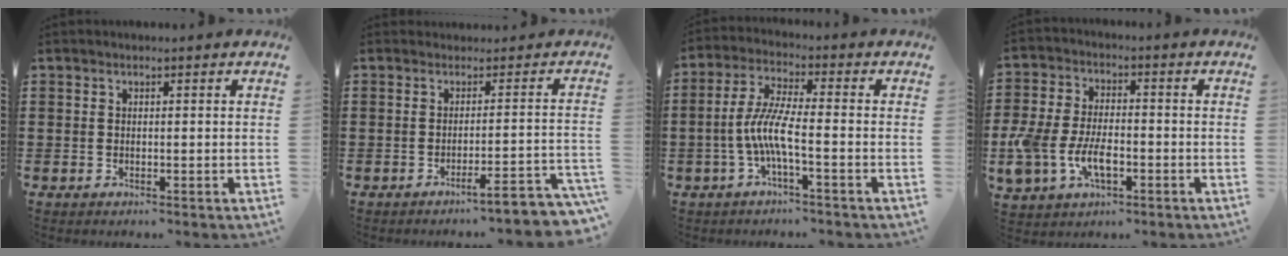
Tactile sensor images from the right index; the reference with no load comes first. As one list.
[{"total": 2.4, "force": [-1.9, -0.1, 1.4], "torque": [-0.028, -0.007, -0.038]}, {"total": 6.7, "force": [-2.2, 0.9, 6.2], "torque": [-0.149, -0.013, -0.053]}, {"total": 7.9, "force": [-2.7, 4.4, 6.0], "torque": [-0.142, -0.002, -0.054]}]